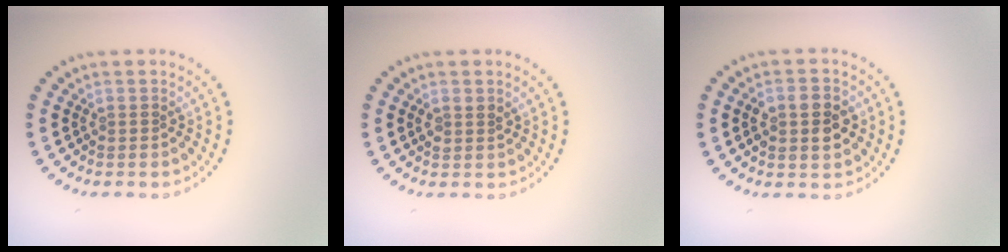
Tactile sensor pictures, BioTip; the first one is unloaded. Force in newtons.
{"total": 1.2, "press": 1.1, "slide": 0.6}
{"total": 3.8, "press": 3.8, "slide": 0.2}